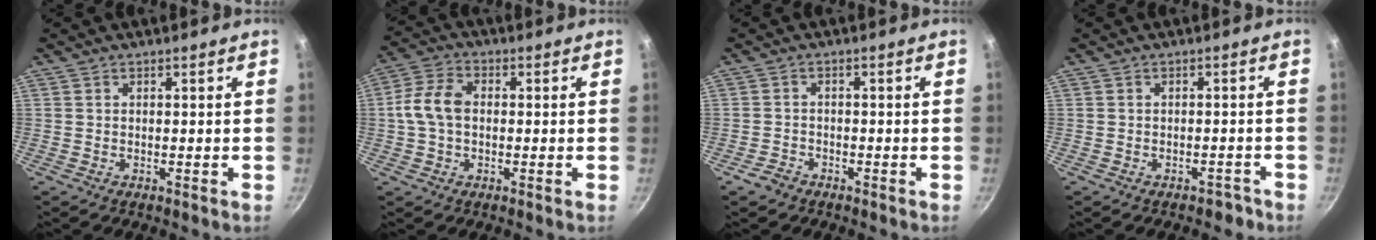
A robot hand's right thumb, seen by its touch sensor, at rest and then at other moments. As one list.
[{"total": 7.8, "force": [0.1, 5.3, 5.7], "torque": [-0.110, 0.023, -0.008]}, {"total": 2.5, "force": [-1.8, 1.5, 0.7], "torque": [-0.012, 0.021, -0.032]}, {"total": 2.2, "force": [-1.7, 1.2, 0.6], "torque": [0.013, 0.029, -0.006]}]